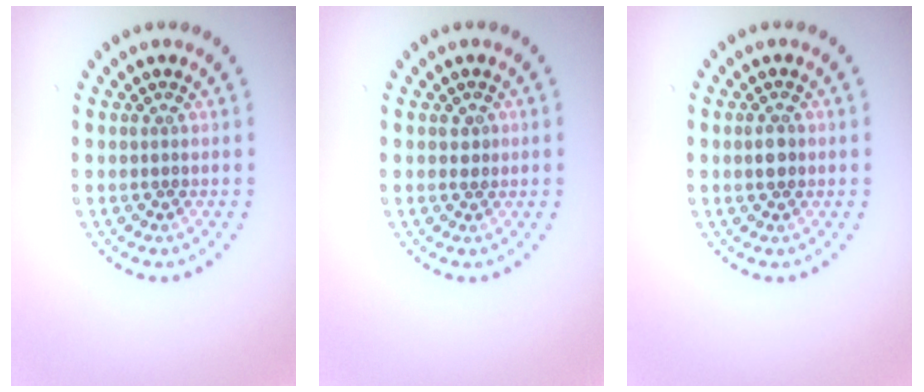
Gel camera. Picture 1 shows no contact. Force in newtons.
{"total": 0.9, "press": 0.8, "slide": 0.2}
{"total": 1.6, "press": 1.6, "slide": 0.2}